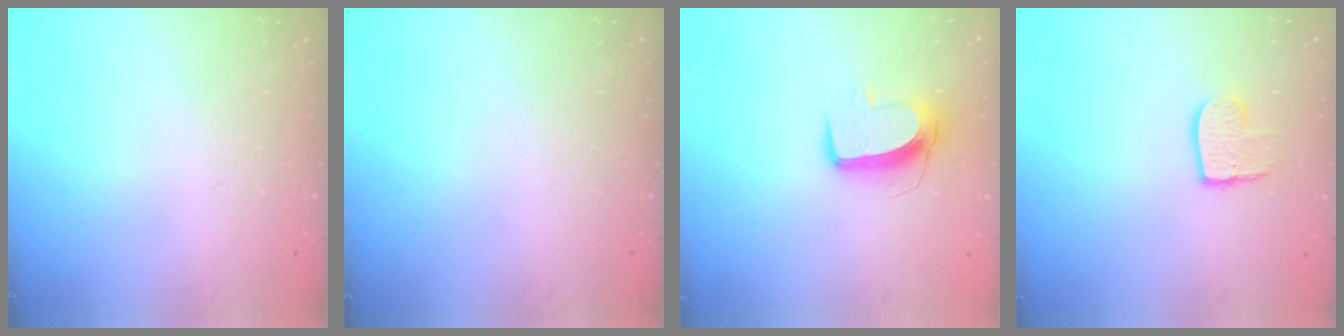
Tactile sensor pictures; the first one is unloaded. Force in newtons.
{"total": 0.0}
{"total": 10.3, "press": 10.3, "slide": 0.5}
{"total": 8.4, "press": 8.4, "slide": 0.6}